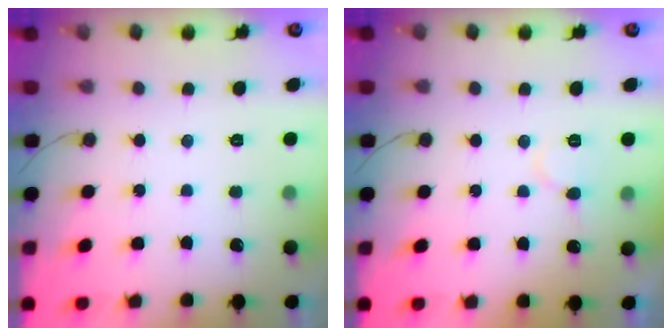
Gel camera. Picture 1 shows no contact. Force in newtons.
{"total": 6.0, "press": 6.0, "slide": 0.5}